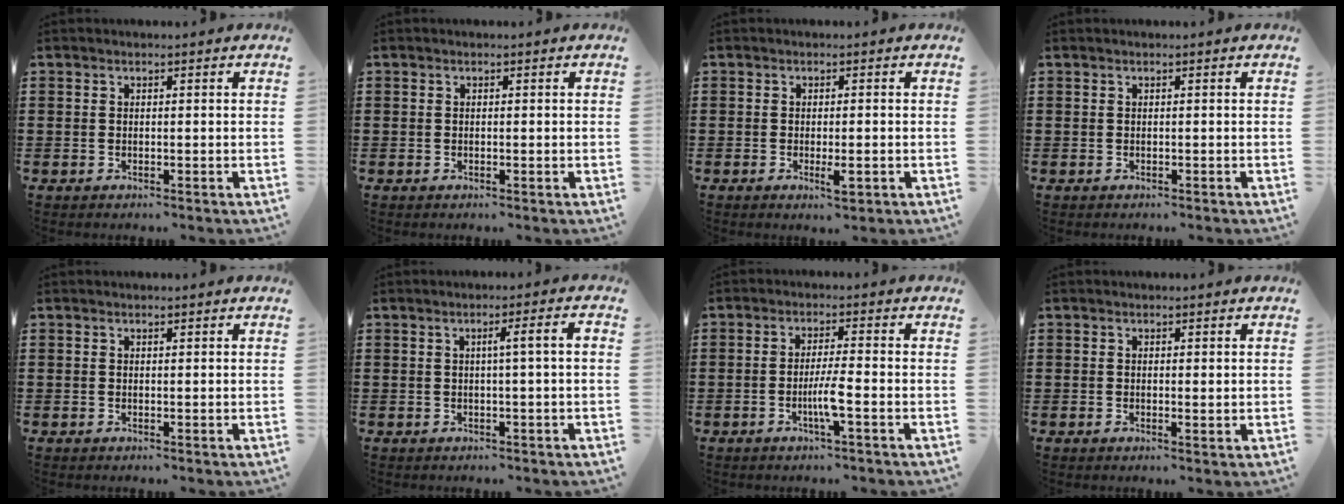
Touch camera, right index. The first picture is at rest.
{"total": 0.0}
{"total": 2.5, "force": [-0.9, 0.7, 2.3], "torque": [-0.038, -0.001, -0.015]}
{"total": 0.0}
{"total": 0.0}
{"total": 3.0, "force": [0.0, -0.3, 2.9], "torque": [-0.052, -0.004, -0.005]}
{"total": 4.1, "force": [-1.5, 0.0, 3.9], "torque": [-0.076, -0.008, -0.031]}
{"total": 0.7, "force": [0.1, 0.2, 0.7], "torque": [-0.015, 0.000, 0.002]}